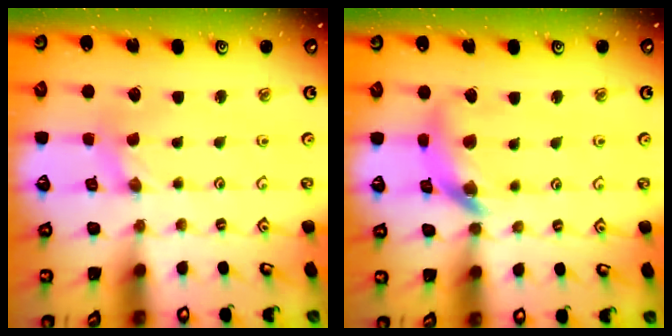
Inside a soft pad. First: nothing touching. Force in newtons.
{"total": 12.1, "press": 12.0, "slide": 1.4}